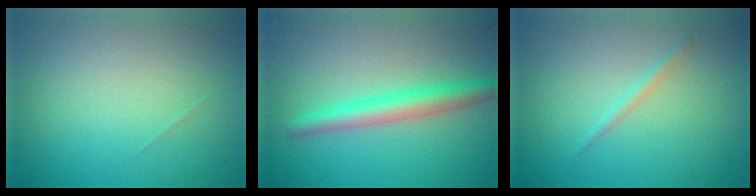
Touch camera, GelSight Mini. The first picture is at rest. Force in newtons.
{"total": 3.5, "press": 3.5, "slide": 0.1}
{"total": 0.9, "press": 0.9, "slide": 0.1}